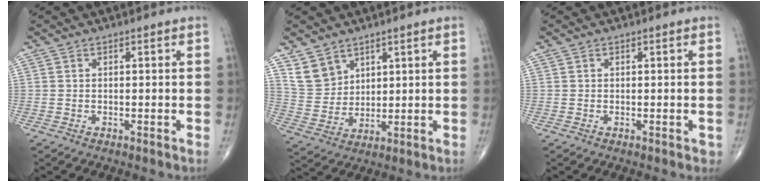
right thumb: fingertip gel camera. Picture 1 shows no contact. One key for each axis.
{"total": 6.8, "fx": 4.7, "fy": 4.6, "fz": 1.7, "tx": -0.013, "ty": -0.029, "tz": 0.104}
{"total": 0.6, "fx": 0.0, "fy": 0.5, "fz": 0.4, "tx": 0.000, "ty": 0.001, "tz": -0.001}